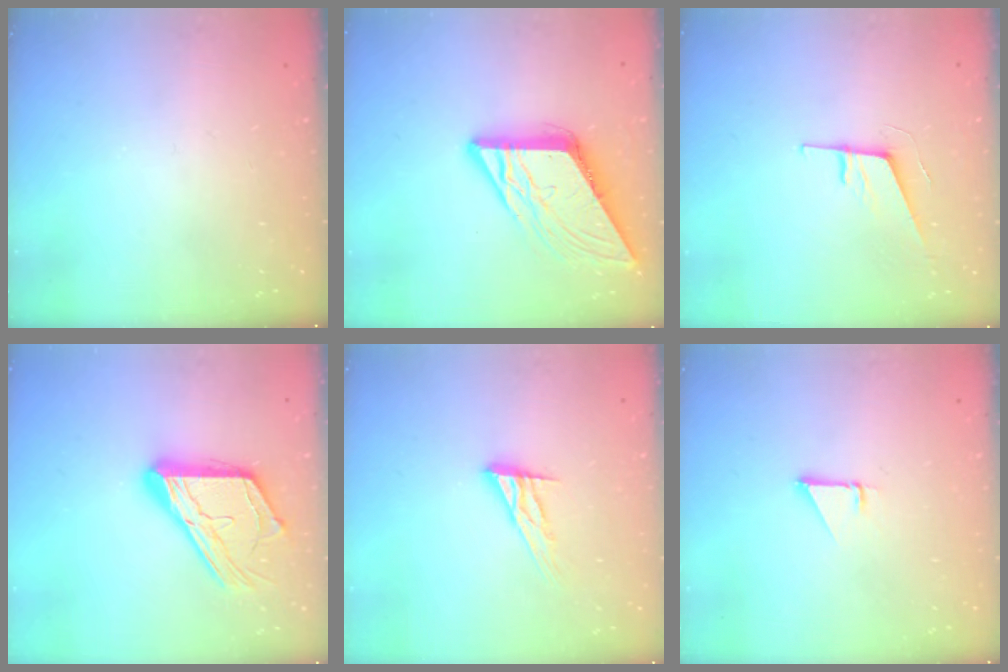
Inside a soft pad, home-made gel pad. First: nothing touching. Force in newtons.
{"total": 11.3, "press": 11.2, "slide": 1.2}
{"total": 7.7, "press": 7.4, "slide": 2.3}
{"total": 16.7, "press": 16.7, "slide": 1.4}
{"total": 11.1, "press": 11.1, "slide": 0.9}
{"total": 1.0, "press": 1.0, "slide": 0.1}